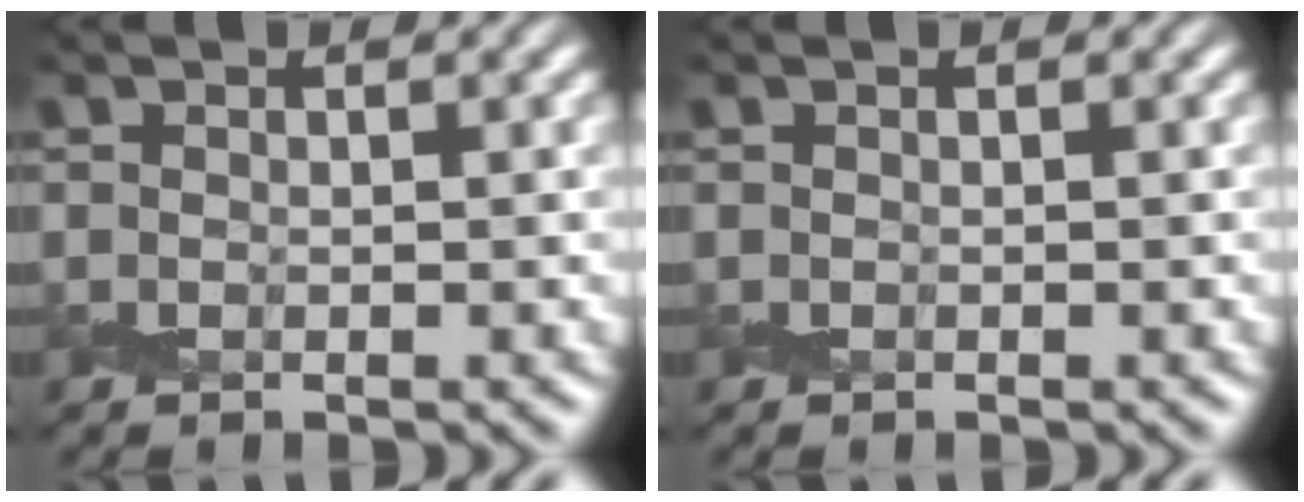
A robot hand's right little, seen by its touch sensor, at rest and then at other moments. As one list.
[{"total": 0.0}]